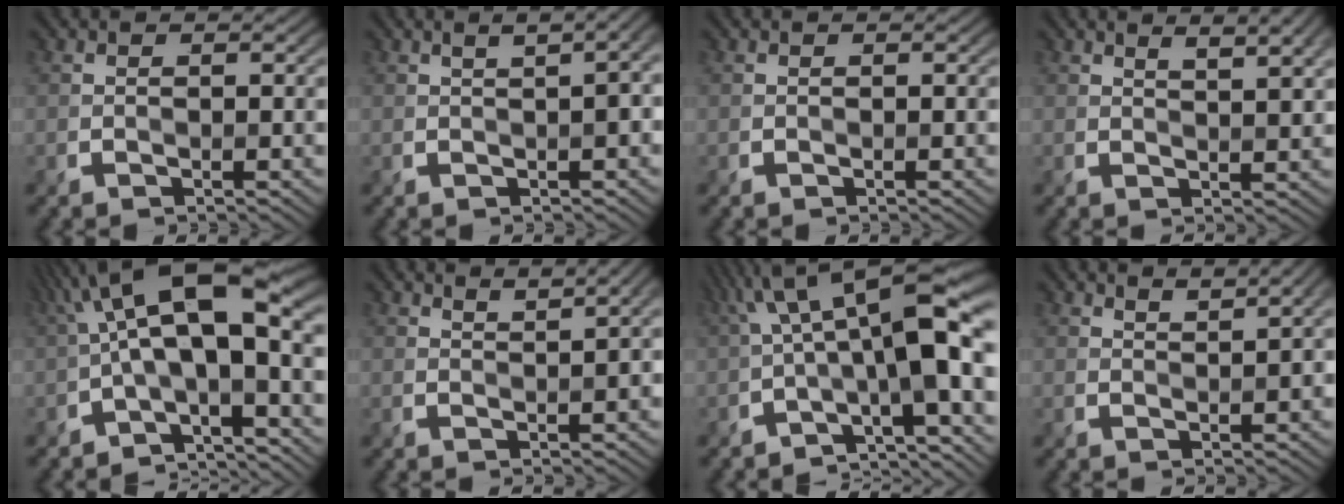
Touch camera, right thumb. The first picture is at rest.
{"total": 4.4, "force": [1.2, 1.7, 3.8], "torque": [-0.034, 0.021, 0.009]}
{"total": 0.0}
{"total": 4.4, "force": [2.7, 1.0, 3.3], "torque": [-0.058, 0.005, 0.047]}
{"total": 14.4, "force": [0.9, 5.3, 13.4], "torque": [-0.224, 0.026, 0.004]}
{"total": 3.2, "force": [2.0, 0.6, 2.5], "torque": [-0.040, 0.010, 0.035]}
{"total": 12.8, "force": [0.6, 3.7, 12.3], "torque": [-0.194, 0.024, 0.007]}
{"total": 2.9, "force": [2.0, 0.5, 2.0], "torque": [-0.035, 0.007, 0.038]}